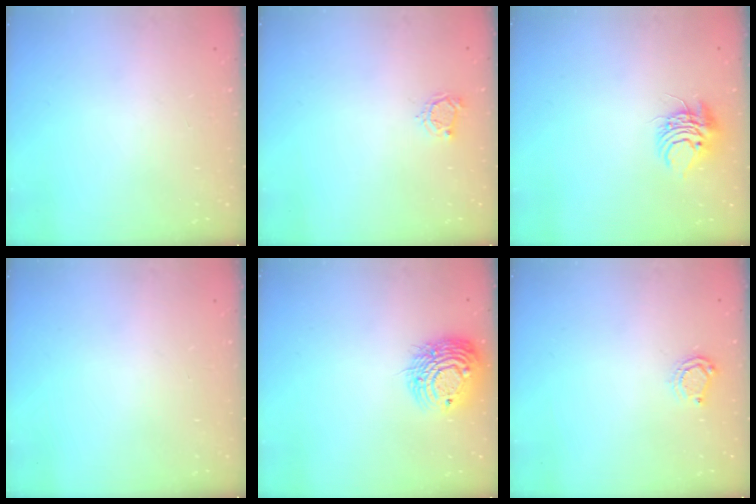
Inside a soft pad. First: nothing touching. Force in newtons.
{"total": 4.1, "press": 4.0, "slide": 0.4}
{"total": 7.5, "press": 7.5, "slide": 0.4}
{"total": 0.0}
{"total": 12.5, "press": 12.4, "slide": 1.5}
{"total": 6.2, "press": 6.2, "slide": 0.4}